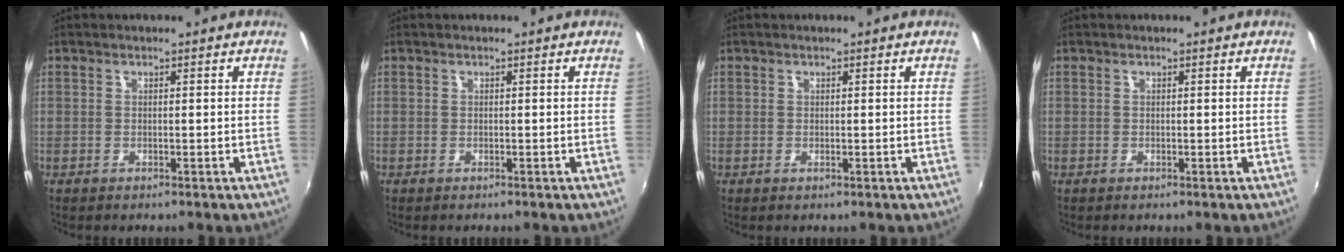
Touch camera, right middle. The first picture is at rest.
{"total": 0.0}
{"total": 0.0}
{"total": 0.0}